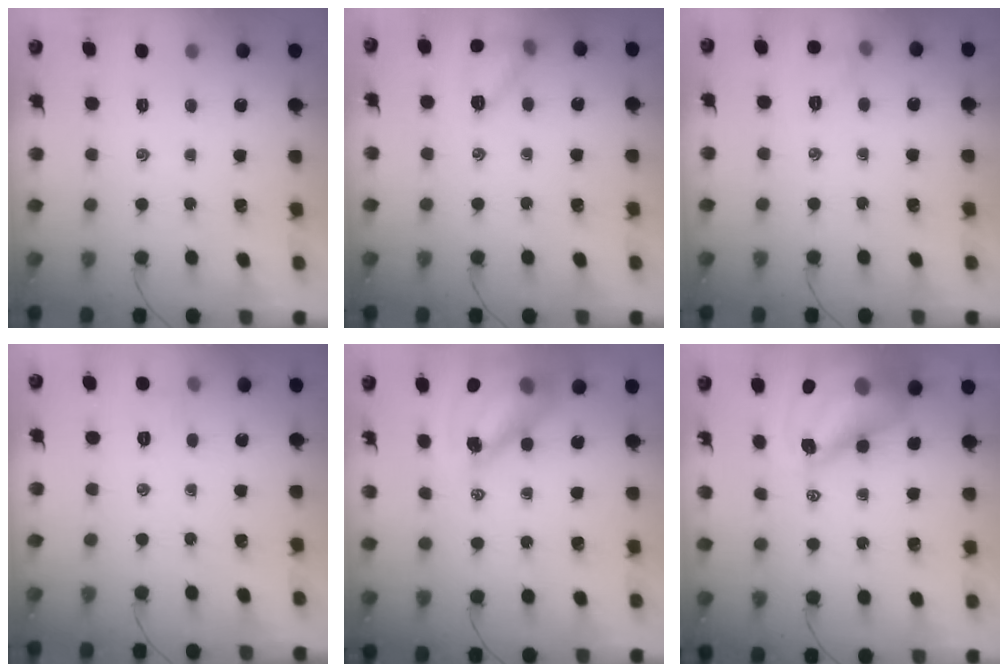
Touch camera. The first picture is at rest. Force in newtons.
{"total": 9.1, "press": 9.1, "slide": 0.6}
{"total": 5.4, "press": 5.2, "slide": 1.4}
{"total": 3.6, "press": 3.4, "slide": 1.1}
{"total": 14.3, "press": 13.6, "slide": 4.2}
{"total": 15.1, "press": 14.5, "slide": 4.1}